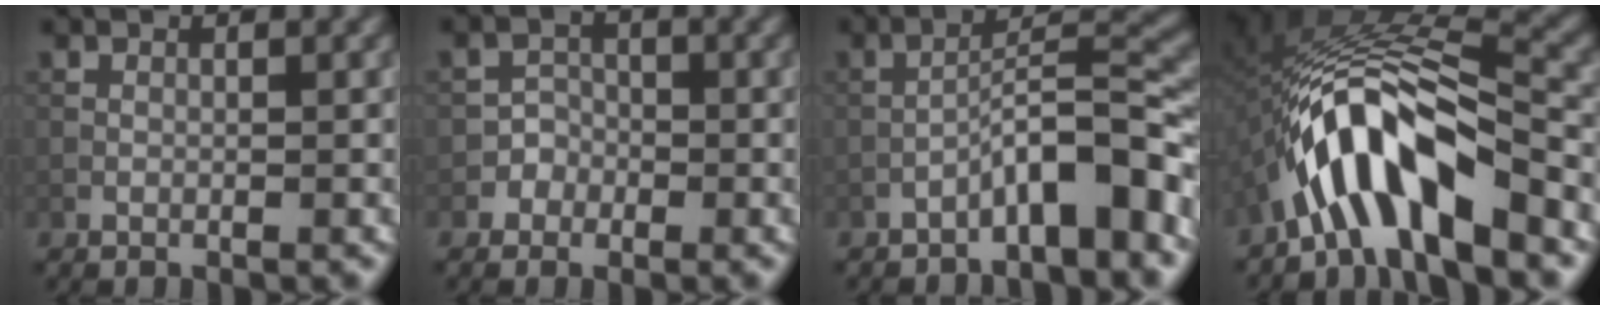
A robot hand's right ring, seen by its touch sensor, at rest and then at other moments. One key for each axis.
{"total": 1.4, "fx": -0.6, "fy": 1.2, "fz": -0.3, "tx": 0.019, "ty": 0.012, "tz": -0.011}
{"total": 6.0, "fx": -3.8, "fy": 0.8, "fz": 4.6, "tx": -0.075, "ty": 0.025, "tz": -0.060}
{"total": 9.3, "fx": -5.2, "fy": 2.7, "fz": 7.3, "tx": -0.123, "ty": 0.016, "tz": -0.092}